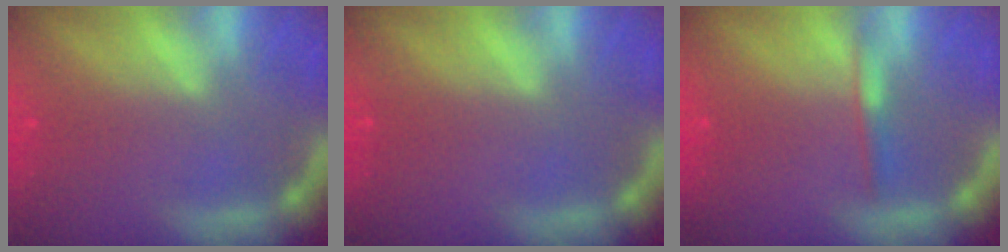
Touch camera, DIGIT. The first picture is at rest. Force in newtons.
{"total": 0.0}
{"total": 1.4}